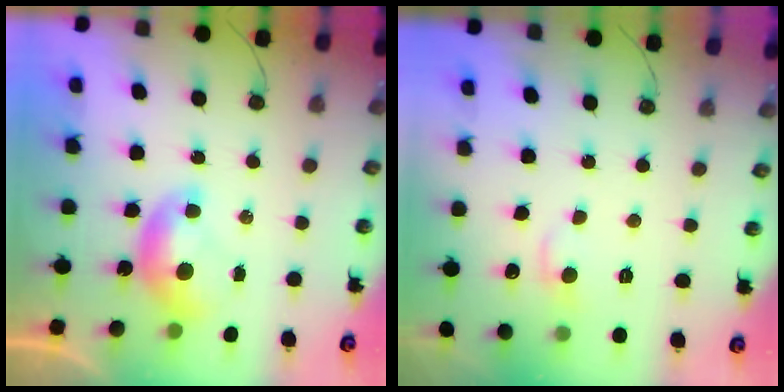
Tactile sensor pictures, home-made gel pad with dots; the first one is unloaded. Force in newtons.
{"total": 0.8, "press": 0.1, "slide": 0.8}